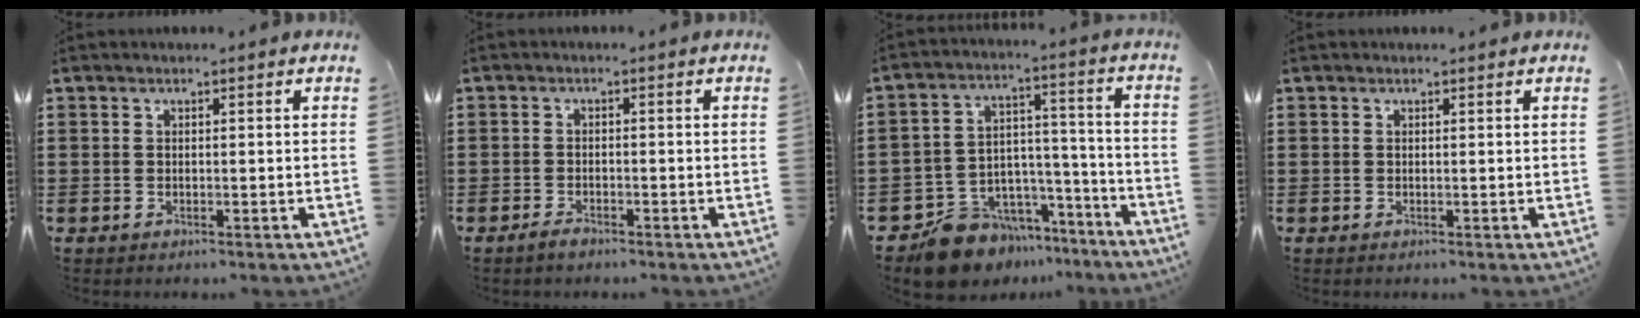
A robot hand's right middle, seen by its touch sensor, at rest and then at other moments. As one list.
[{"total": 1.2, "force": [-1.1, 0.4, 0.5], "torque": [-0.012, -0.002, -0.021]}, {"total": 10.1, "force": [-9.0, 4.5, 0.5], "torque": [-0.014, 0.034, -0.169]}, {"total": 0.0}]